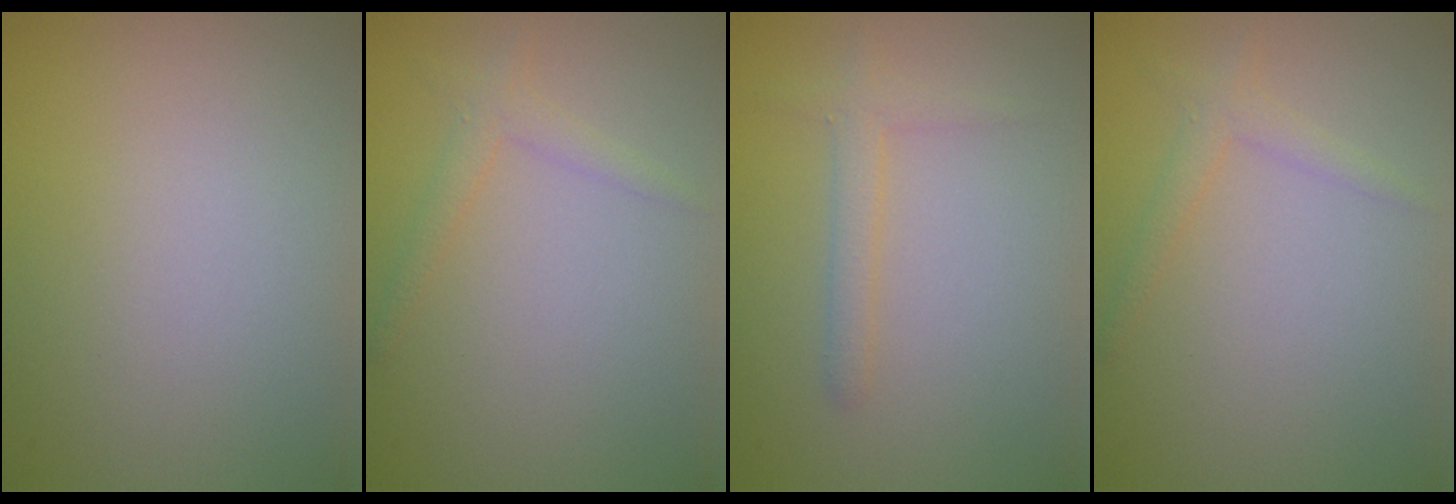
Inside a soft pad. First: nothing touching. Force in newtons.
{"total": 1.5, "press": 1.5, "slide": 0.0}
{"total": 1.7, "press": 1.7, "slide": 0.1}
{"total": 1.5, "press": 1.5, "slide": 0.0}